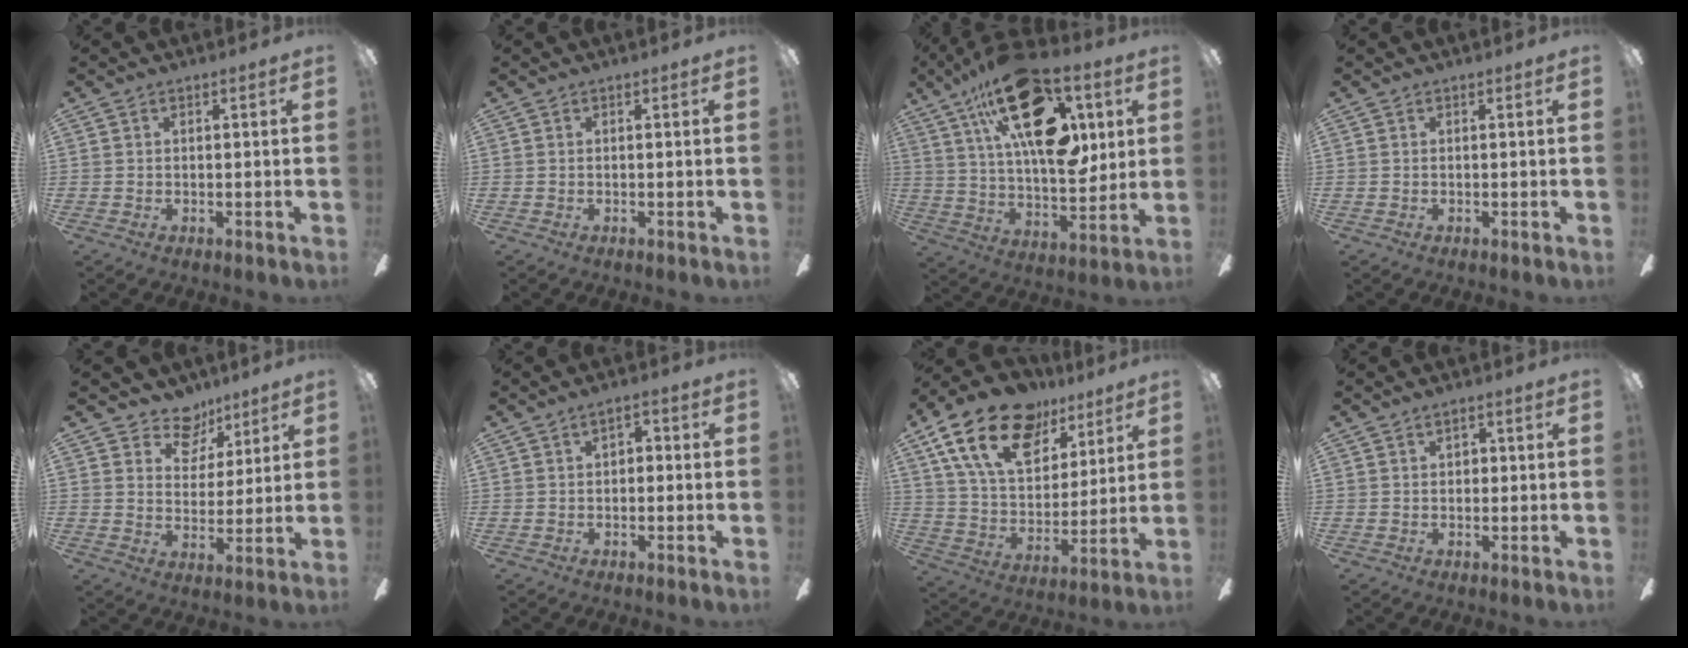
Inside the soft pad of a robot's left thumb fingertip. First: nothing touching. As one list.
[{"total": 0.0}, {"total": 27.5, "force": [12.9, 13.1, 20.4], "torque": [-0.339, -0.058, 0.217]}, {"total": 0.0}, {"total": 9.6, "force": [6.8, 6.1, 2.8], "torque": [-0.037, -0.041, 0.127]}, {"total": 2.9, "force": [0.4, 2.0, 2.1], "torque": [-0.024, 0.004, 0.000]}, {"total": 21.8, "force": [12.7, 12.6, 12.4], "torque": [-0.216, -0.058, 0.229]}, {"total": 2.2, "force": [0.9, 1.4, 1.4], "torque": [-0.013, 0.000, 0.012]}]